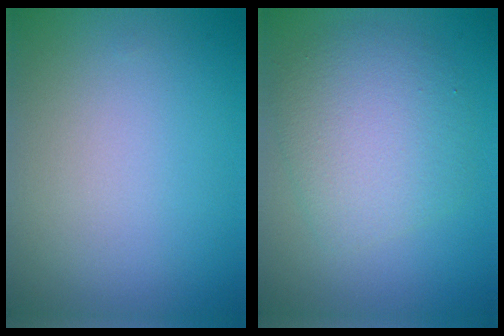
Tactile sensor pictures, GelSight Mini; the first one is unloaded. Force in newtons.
{"total": 5.2, "press": 5.2, "slide": 0.1}